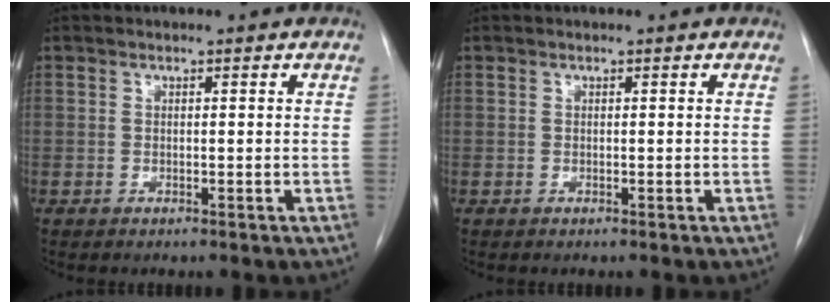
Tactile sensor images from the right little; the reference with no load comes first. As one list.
[{"total": 0.0}]